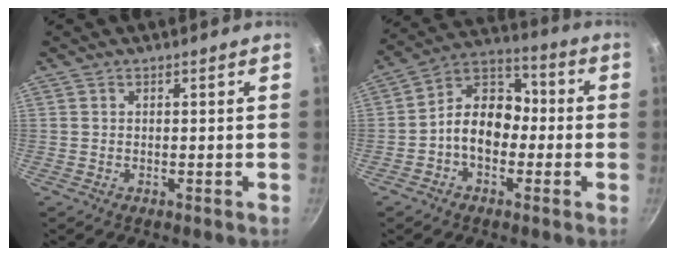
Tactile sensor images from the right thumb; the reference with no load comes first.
{"total": 11.2, "force": [-2.0, 8.2, 7.3], "torque": [-0.072, 0.044, -0.055]}